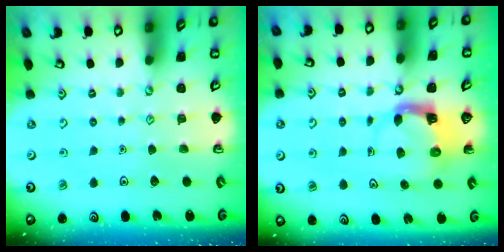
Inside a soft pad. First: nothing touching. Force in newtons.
{"total": 3.9, "press": 3.8, "slide": 0.6}